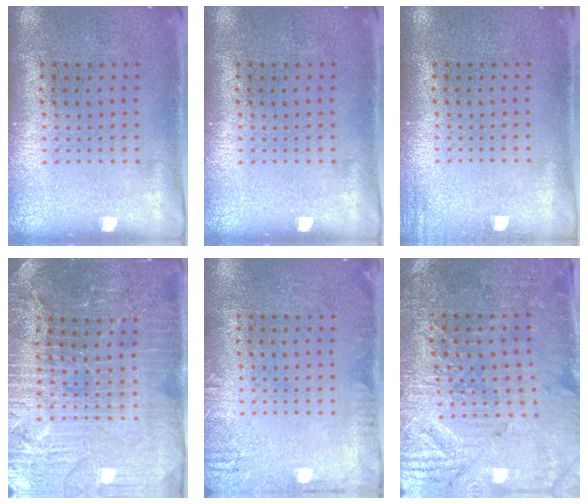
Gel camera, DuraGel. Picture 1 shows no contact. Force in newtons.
{"total": 0.0}
{"total": 0.9, "press": 0.9, "slide": 0.1}
{"total": 4.5, "press": 4.3, "slide": 1.5}
{"total": 1.7, "press": 1.7, "slide": 0.2}
{"total": 3.5, "press": 3.3, "slide": 1.0}